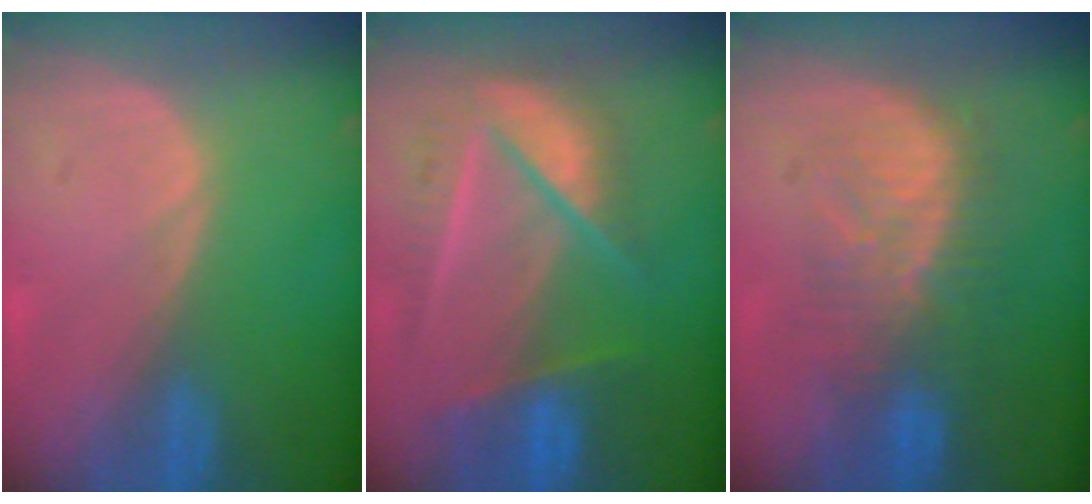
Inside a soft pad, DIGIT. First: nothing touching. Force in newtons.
{"total": 9.3, "press": 8.3, "slide": 4.2}
{"total": 8.4, "press": 8.2, "slide": 1.9}